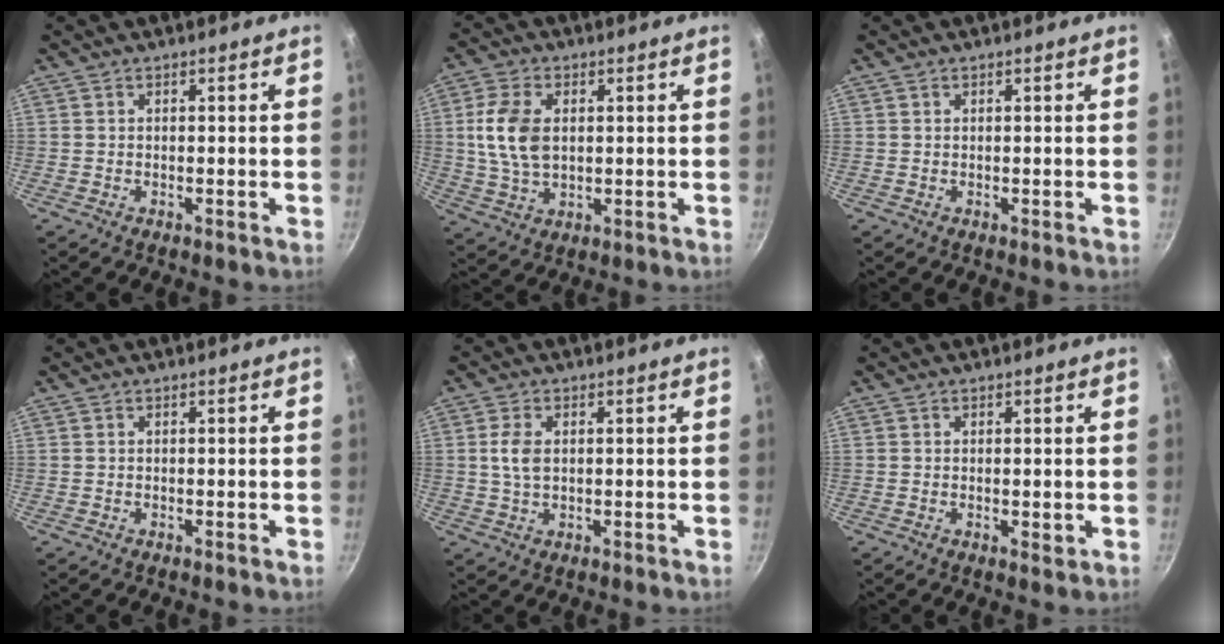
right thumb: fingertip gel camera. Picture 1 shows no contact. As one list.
[{"total": 10.0, "force": [1.5, 6.4, 7.6], "torque": [-0.141, -0.002, 0.029]}, {"total": 0.0}, {"total": 0.0}, {"total": 4.3, "force": [0.7, 2.6, 3.3], "torque": [-0.066, 0.003, 0.014]}, {"total": 1.4, "force": [0.1, 0.6, 1.3], "torque": [-0.019, -0.005, 0.000]}]